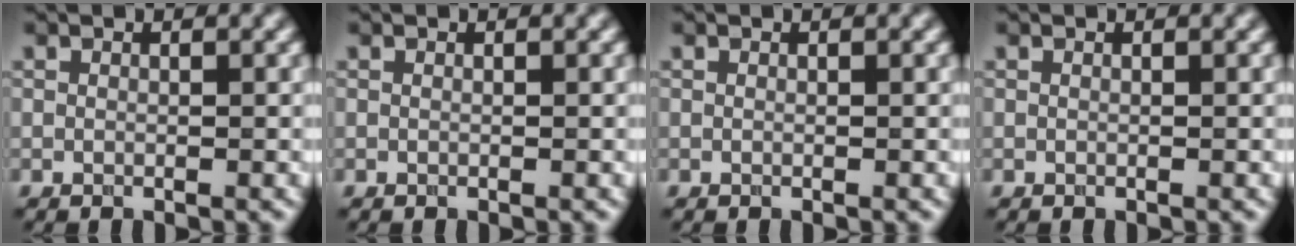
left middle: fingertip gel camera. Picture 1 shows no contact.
{"total": 0.0}
{"total": 0.0}
{"total": 0.0}